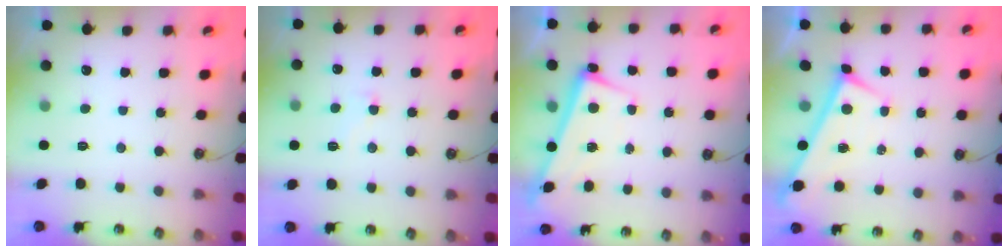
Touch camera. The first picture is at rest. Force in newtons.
{"total": 2.6, "press": 2.5, "slide": 0.9}
{"total": 2.6, "press": 2.4, "slide": 0.9}
{"total": 0.0}